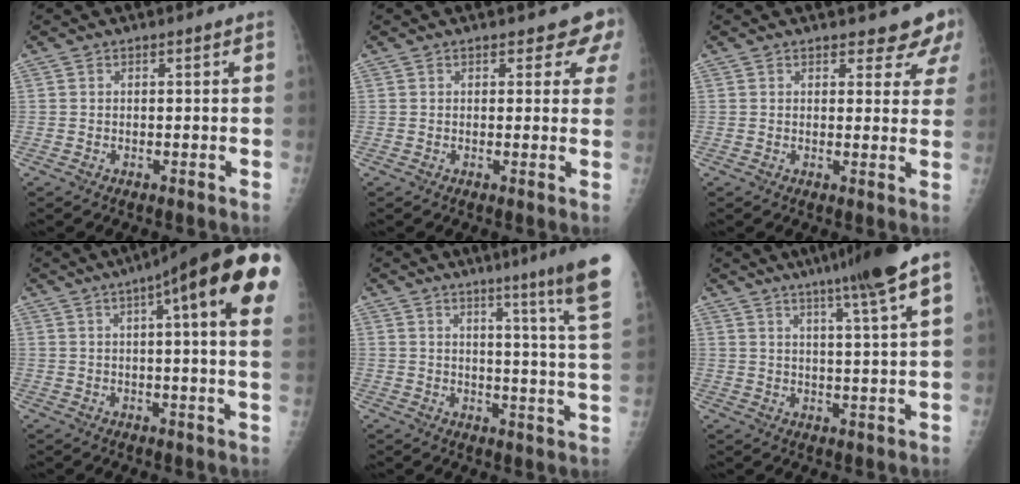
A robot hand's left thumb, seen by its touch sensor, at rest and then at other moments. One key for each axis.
{"total": 4.6, "fx": 3.8, "fy": 2.2, "fz": 1.4, "tx": 0.022, "ty": -0.016, "tz": 0.029}
{"total": 6.5, "fx": 5.7, "fy": 2.6, "fz": 1.6, "tx": 0.019, "ty": -0.029, "tz": 0.049}
{"total": 21.5, "fx": 9.4, "fy": 3.4, "fz": 19.0, "tx": -0.237, "ty": 0.005, "tz": 0.113}
{"total": 16.9, "fx": 12.1, "fy": -1.0, "fz": 11.7, "tx": -0.141, "ty": -0.086, "tz": 0.138}
{"total": 13.6, "fx": 8.4, "fy": -0.5, "fz": 10.6, "tx": -0.159, "ty": -0.015, "tz": 0.114}